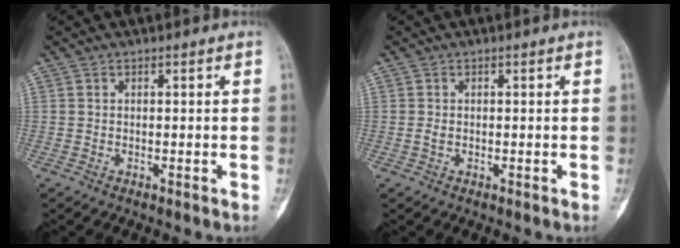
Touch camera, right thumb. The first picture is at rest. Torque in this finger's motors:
{"motor_torque": [0.81, -0.01, 0.39, -0.18, 0.05]}